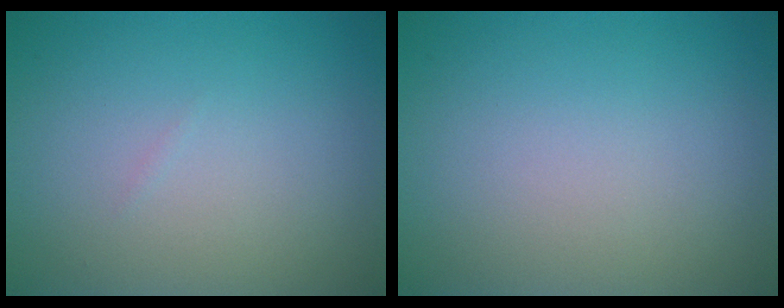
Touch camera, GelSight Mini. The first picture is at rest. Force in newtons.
{"total": 0.0}